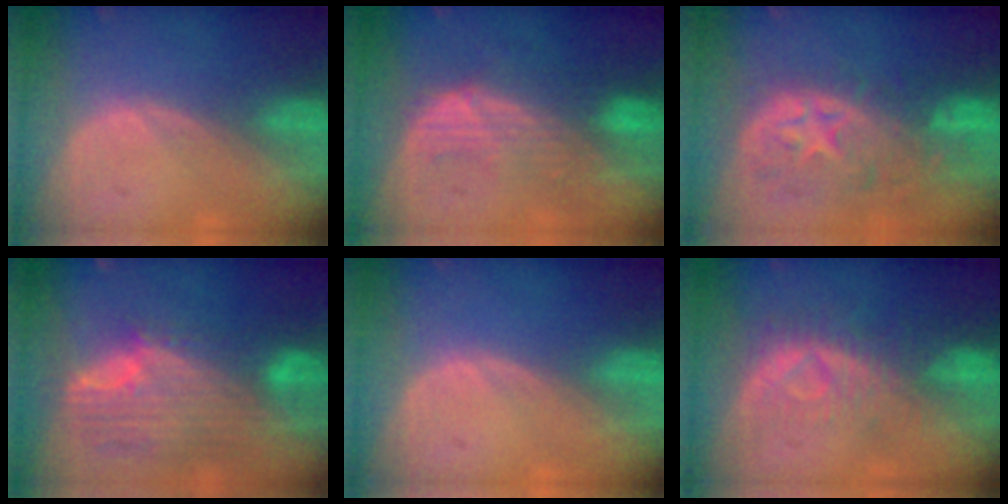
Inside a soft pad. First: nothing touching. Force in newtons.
{"total": 7.3, "press": 7.3, "slide": 0.6}
{"total": 11.1, "press": 9.9, "slide": 5.1}
{"total": 12.0, "press": 10.1, "slide": 6.4}
{"total": 0.0}
{"total": 8.3, "press": 7.5, "slide": 3.7}